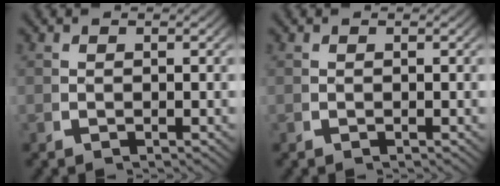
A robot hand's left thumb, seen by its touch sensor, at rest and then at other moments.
{"total": 0.0}